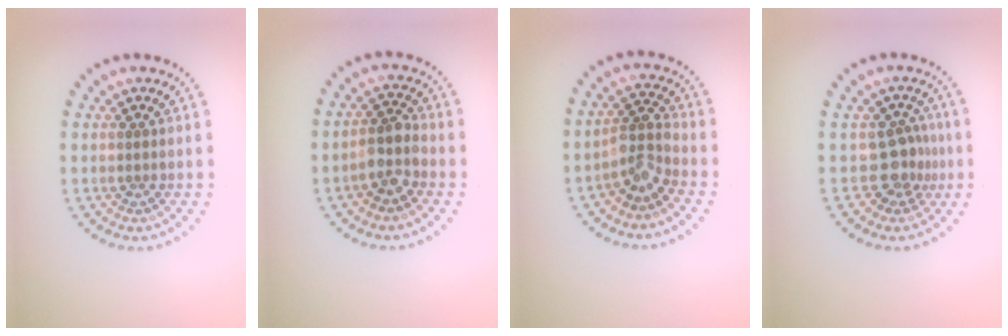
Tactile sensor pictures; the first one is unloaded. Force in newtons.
{"total": 2.8, "press": 2.4, "slide": 1.4}
{"total": 2.8, "press": 2.0, "slide": 1.9}
{"total": 2.6, "press": 2.0, "slide": 1.6}